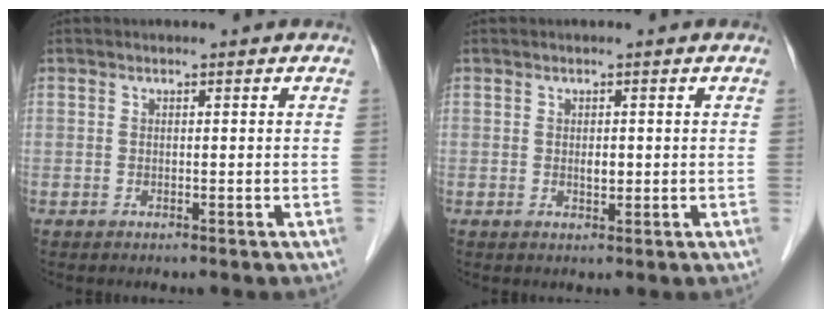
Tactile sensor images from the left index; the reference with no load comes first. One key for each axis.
{"total": 1.2, "fx": 0.1, "fy": 0.6, "fz": 1.0, "tx": -0.018, "ty": -0.001, "tz": 0.005}